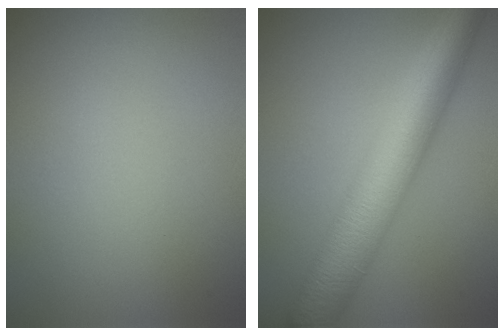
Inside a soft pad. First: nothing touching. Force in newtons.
{"total": 8.8, "press": 8.8, "slide": 0.1}